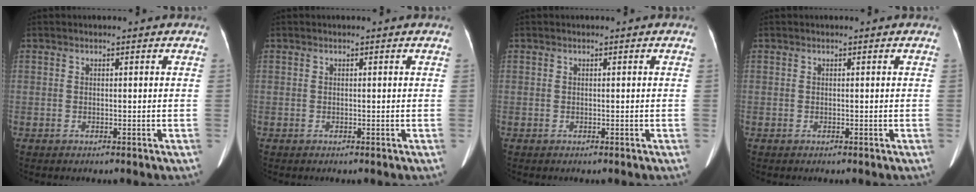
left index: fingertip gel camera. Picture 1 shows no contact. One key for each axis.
{"total": 0.0}
{"total": 0.0}
{"total": 0.0}